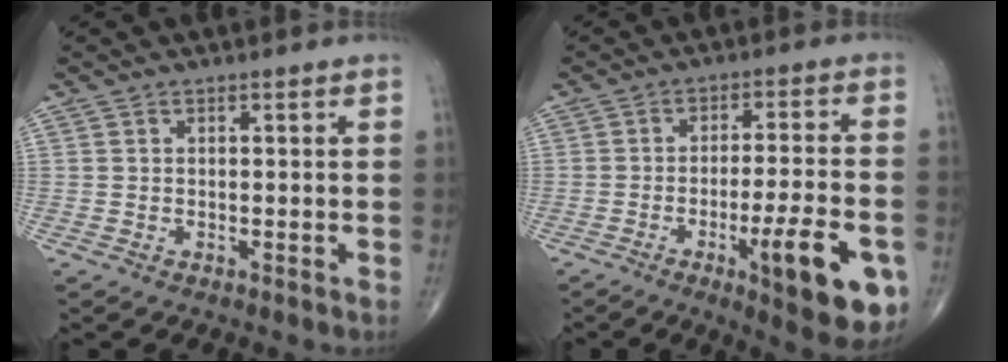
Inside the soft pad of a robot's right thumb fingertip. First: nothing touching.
{"total": 15.8, "force": [-5.9, 3.5, 14.2], "torque": [-0.185, 0.006, -0.077]}